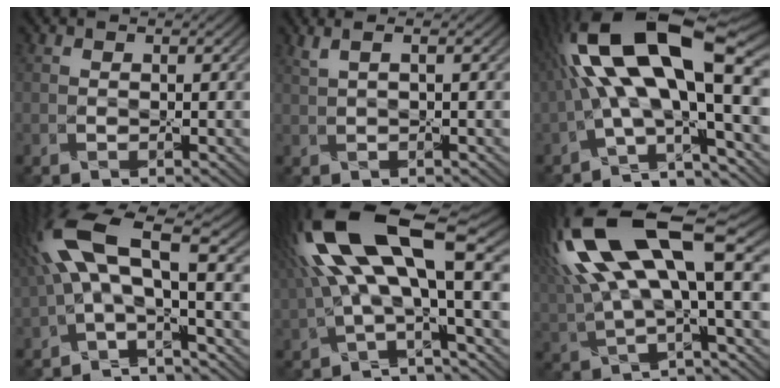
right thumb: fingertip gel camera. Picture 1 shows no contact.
{"total": 1.6, "force": [0.8, 0.0, 1.4], "torque": [-0.035, 0.010, 0.017]}
{"total": 18.1, "force": [2.0, 6.8, 16.7], "torque": [-0.311, 0.035, 0.026]}
{"total": 12.6, "force": [0.5, 4.5, 11.7], "torque": [-0.252, 0.024, -0.004]}
{"total": 16.5, "force": [3.6, 6.0, 15.0], "torque": [-0.328, 0.012, 0.071]}
{"total": 17.1, "force": [5.4, 5.9, 15.2], "torque": [-0.342, 0.009, 0.107]}